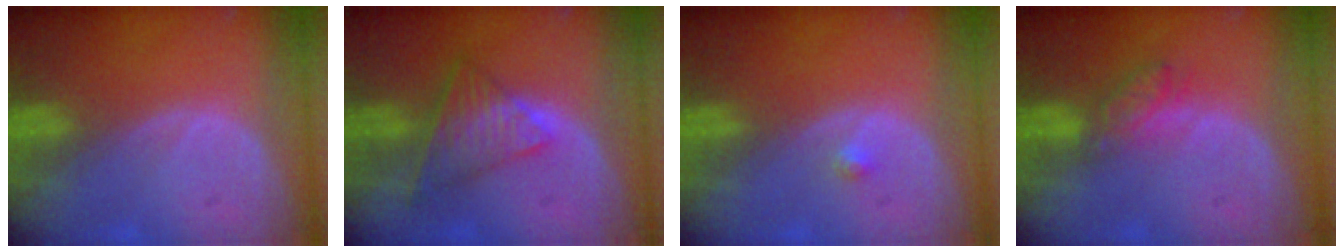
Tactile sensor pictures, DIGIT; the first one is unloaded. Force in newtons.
{"total": 7.5, "press": 6.2, "slide": 4.3}
{"total": 0.8, "press": 0.8, "slide": 0.2}
{"total": 4.3, "press": 4.1, "slide": 1.5}